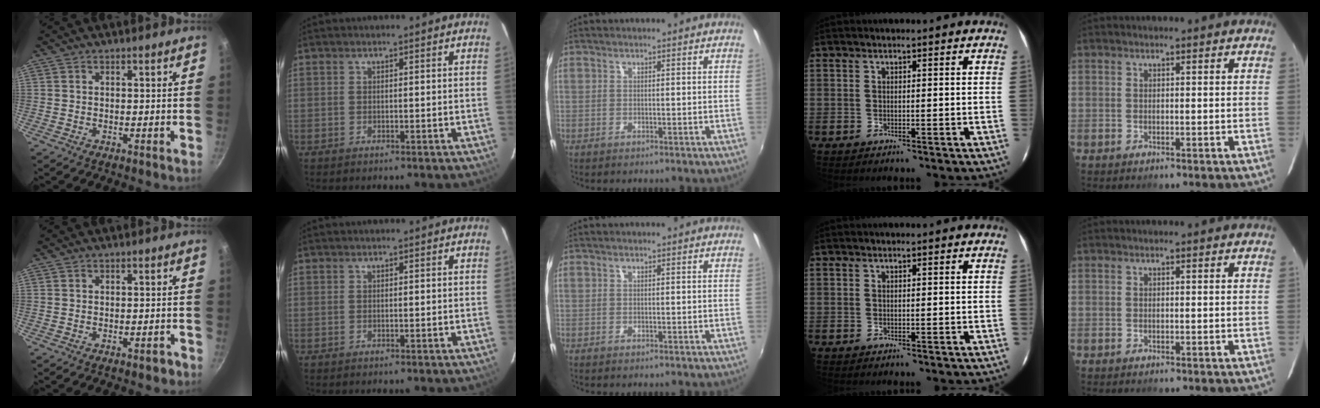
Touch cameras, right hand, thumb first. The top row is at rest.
{"thumb": {"total": 1.7, "force": [-1.1, 0.9, 1.0], "torque": [-0.006, 0.017, -0.008]}}